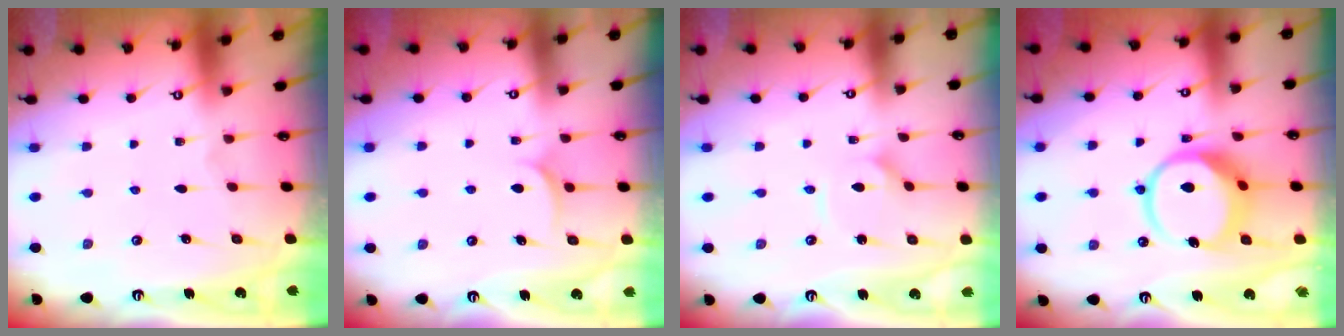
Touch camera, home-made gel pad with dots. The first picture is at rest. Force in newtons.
{"total": 5.7, "press": 5.7, "slide": 0.3}
{"total": 2.7, "press": 2.6, "slide": 0.3}
{"total": 11.0, "press": 10.9, "slide": 1.4}